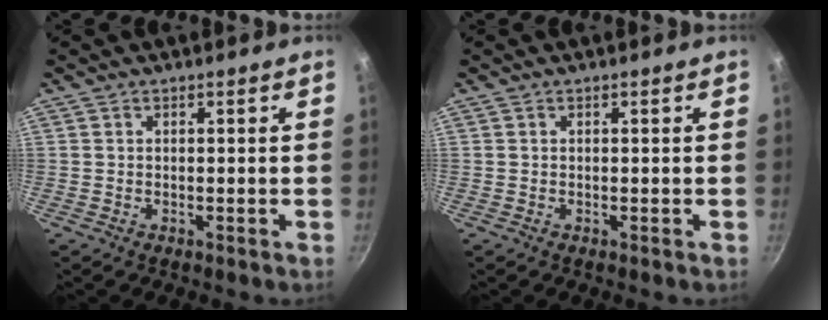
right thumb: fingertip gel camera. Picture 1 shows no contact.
{"total": 0.0}